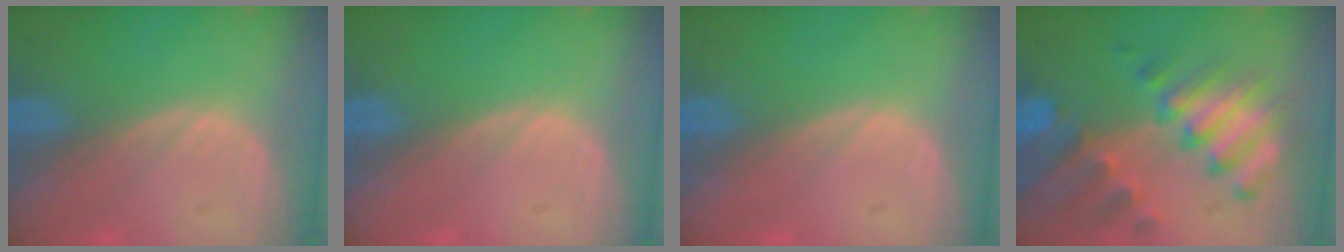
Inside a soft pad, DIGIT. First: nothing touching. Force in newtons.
{"total": 0.0}
{"total": 0.0}
{"total": 10.3, "press": 9.0, "slide": 5.2}